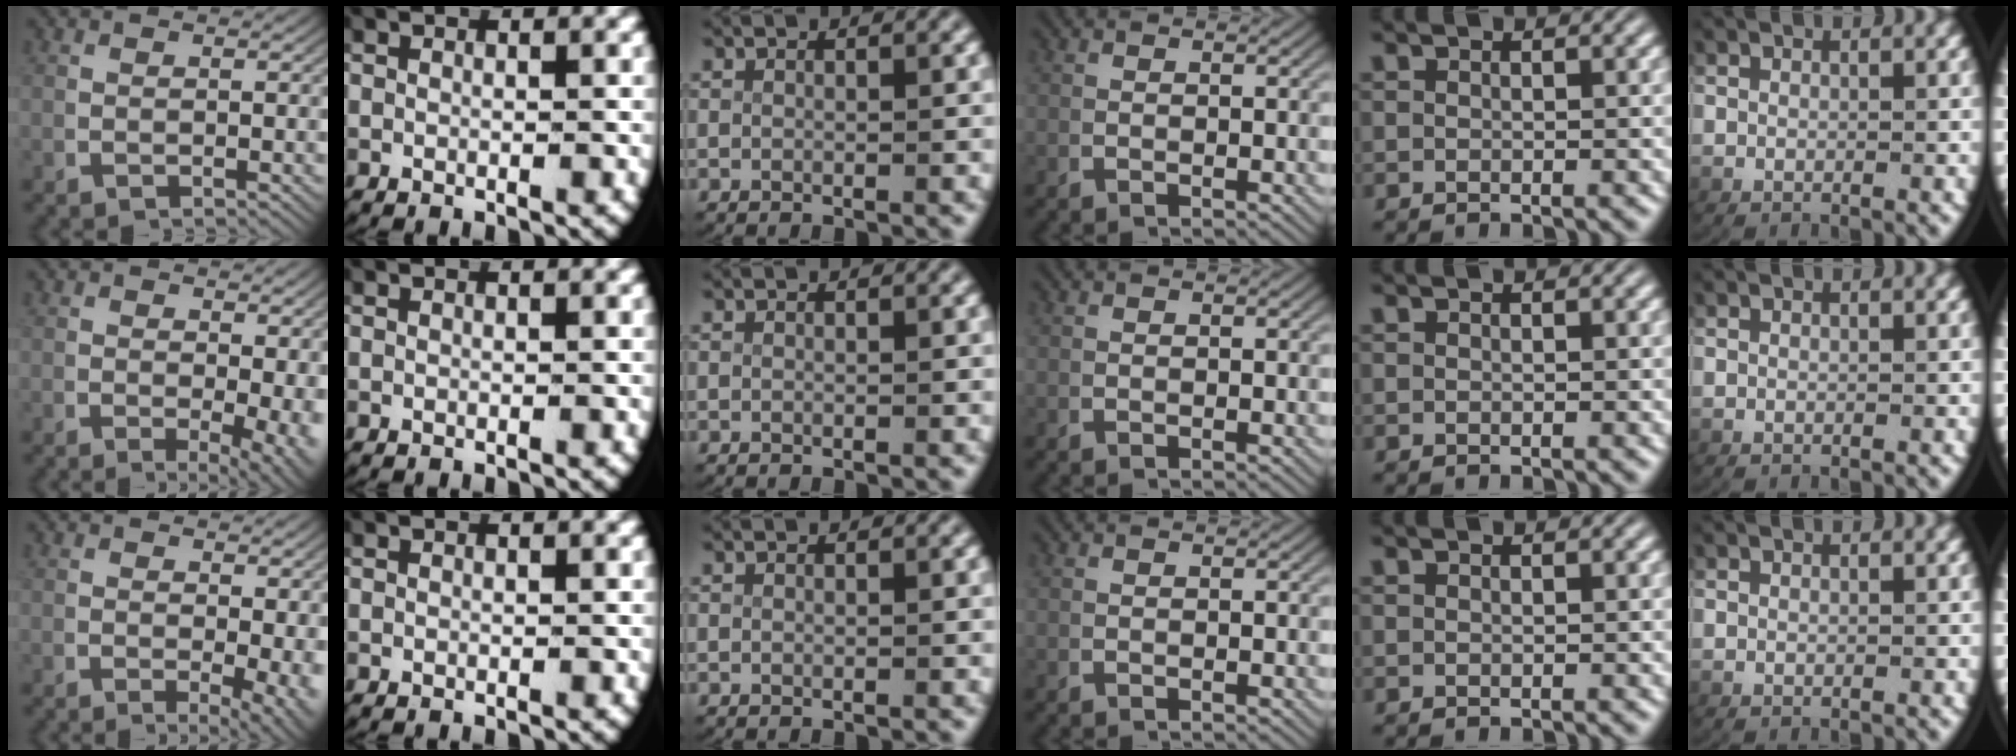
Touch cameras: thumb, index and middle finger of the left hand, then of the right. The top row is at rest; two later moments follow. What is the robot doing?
{"motion": "lift_and_place", "object": "map"}